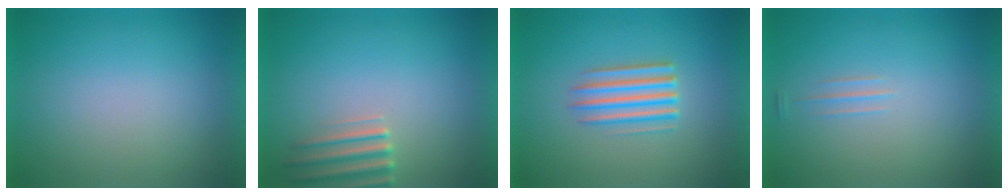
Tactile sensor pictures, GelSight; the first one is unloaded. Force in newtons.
{"total": 2.8}
{"total": 3.5}
{"total": 1.3}